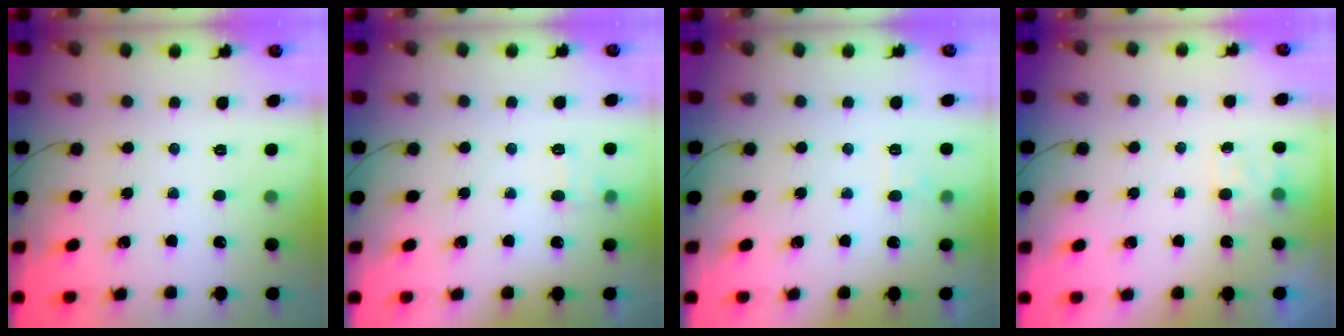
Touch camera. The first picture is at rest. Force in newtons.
{"total": 8.8, "press": 8.6, "slide": 1.7}
{"total": 3.5, "press": 3.2, "slide": 1.4}
{"total": 3.7, "press": 3.6, "slide": 1.0}